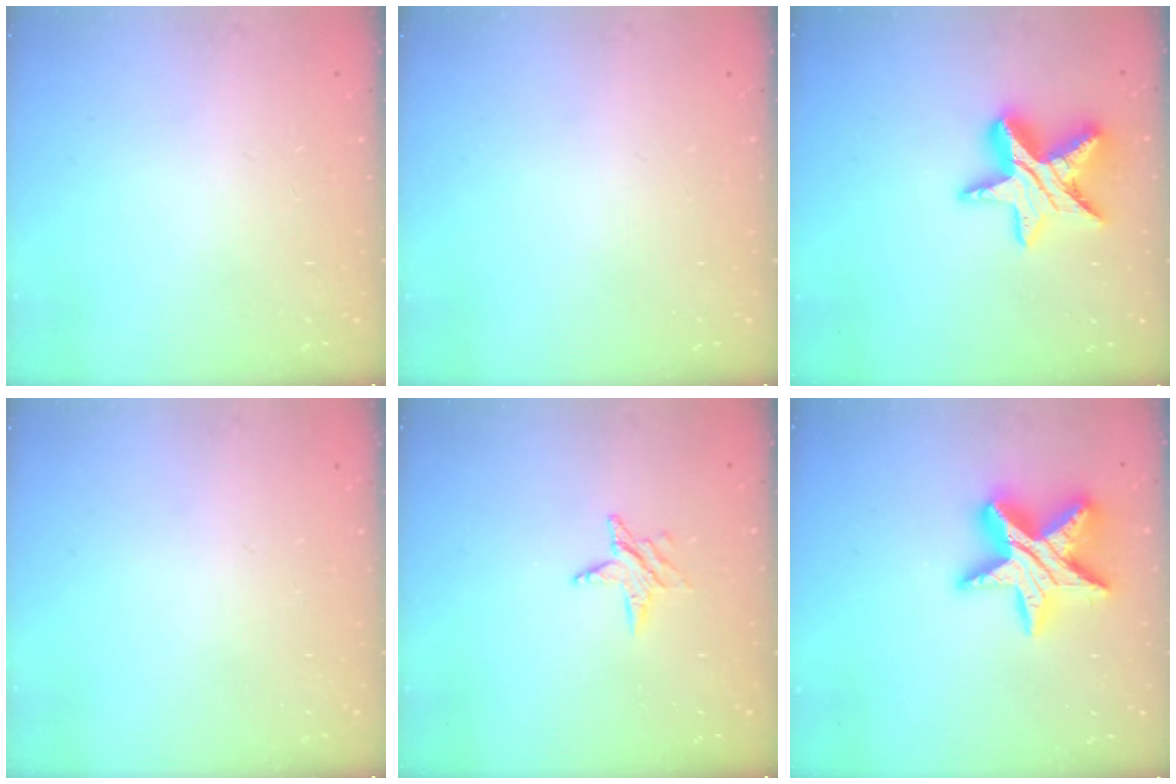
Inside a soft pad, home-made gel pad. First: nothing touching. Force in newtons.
{"total": 0.0}
{"total": 13.8, "press": 13.8, "slide": 1.0}
{"total": 0.0}
{"total": 4.7, "press": 4.7, "slide": 0.5}
{"total": 17.3, "press": 17.3, "slide": 1.2}